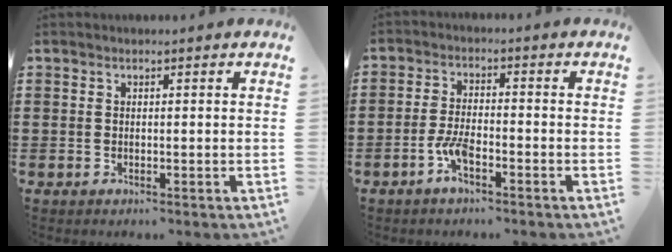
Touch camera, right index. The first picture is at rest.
{"total": 4.5, "force": [-2.5, 1.1, 3.6], "torque": [-0.090, -0.006, -0.051]}